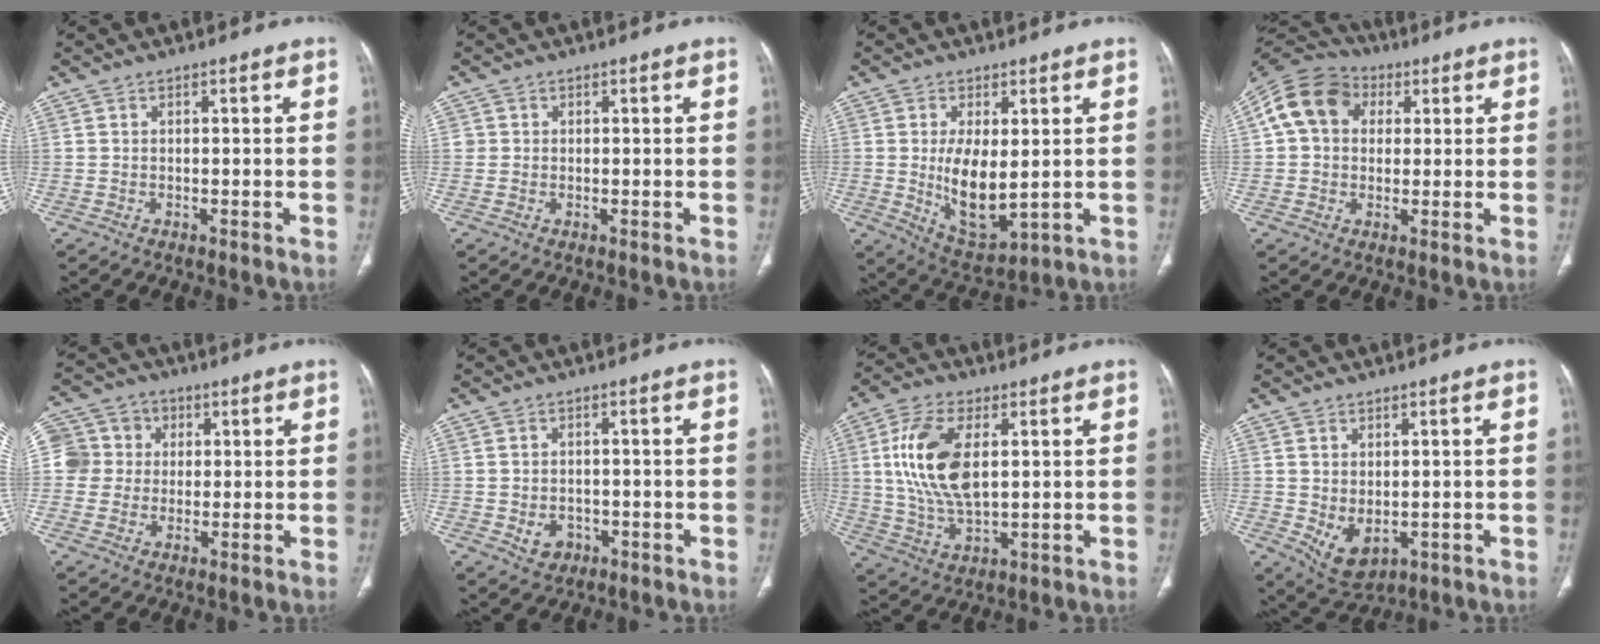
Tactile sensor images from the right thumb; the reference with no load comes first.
{"total": 1.1, "force": [0.2, 1.1, 0.0], "torque": [0.010, 0.004, 0.001]}
{"total": 10.4, "force": [0.2, 4.9, 9.1], "torque": [-0.150, -0.025, 0.022]}
{"total": 12.6, "force": [3.1, 10.1, 6.9], "torque": [-0.120, 0.025, 0.044]}
{"total": 9.1, "force": [1.3, 8.7, 2.1], "torque": [-0.017, 0.017, 0.017]}
{"total": 3.9, "force": [-1.2, 3.2, 1.9], "torque": [-0.020, 0.006, -0.008]}
{"total": 14.7, "force": [3.0, 7.5, 12.2], "torque": [-0.245, -0.008, 0.062]}
{"total": 6.1, "force": [-0.6, 3.9, 4.6], "torque": [-0.071, -0.009, 0.012]}